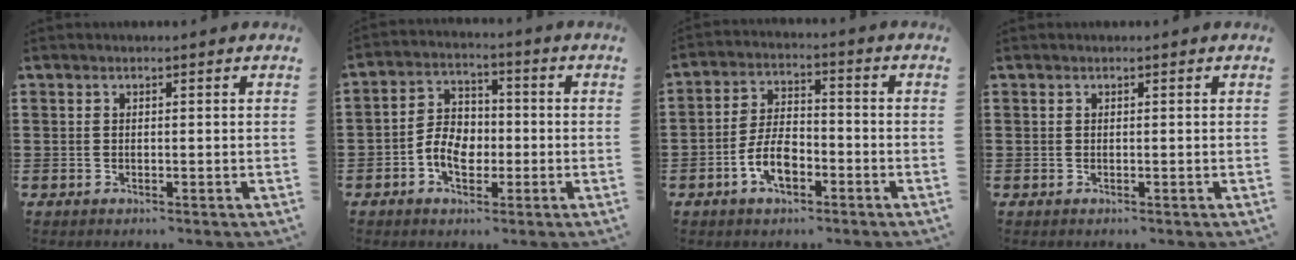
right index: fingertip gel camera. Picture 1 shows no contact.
{"total": 5.7, "force": [-1.7, 4.2, 3.5], "torque": [-0.073, 0.006, -0.038]}
{"total": 6.8, "force": [-2.9, 3.5, 5.1], "torque": [-0.113, 0.004, -0.059]}
{"total": 0.0}